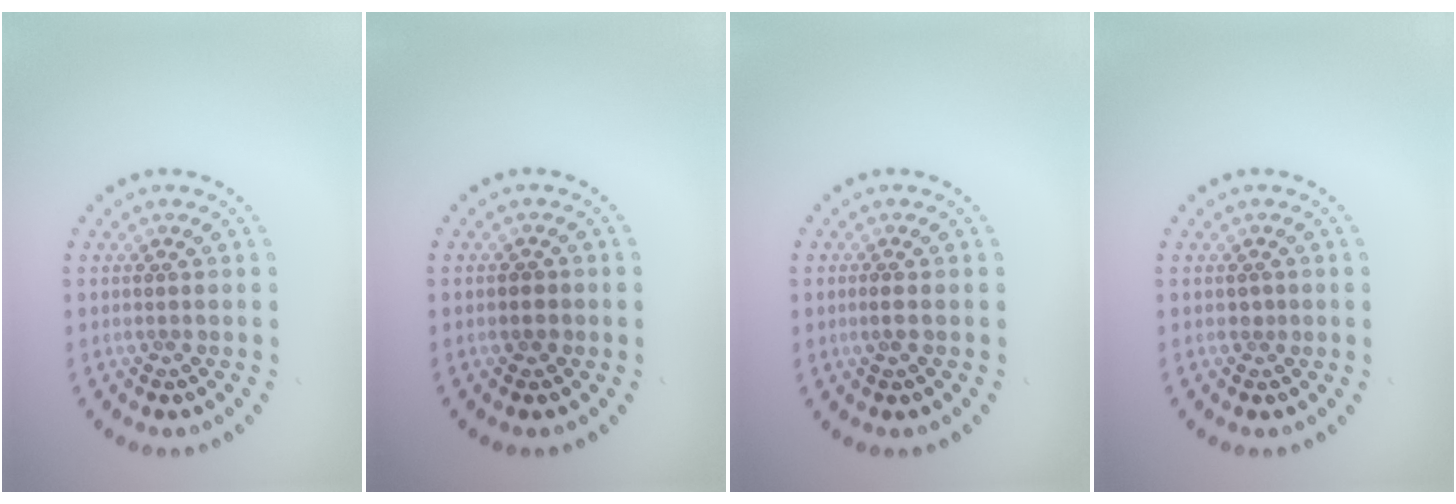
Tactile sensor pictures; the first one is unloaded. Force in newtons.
{"total": 1.3, "press": 1.2, "slide": 0.4}
{"total": 0.7, "press": 0.6, "slide": 0.3}
{"total": 0.6, "press": 0.5, "slide": 0.4}